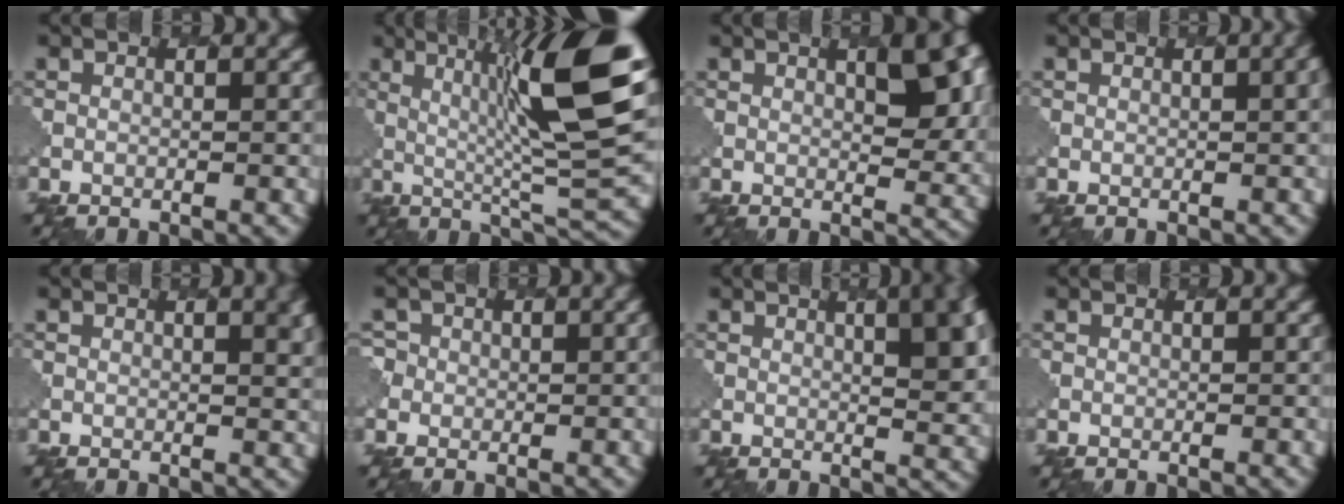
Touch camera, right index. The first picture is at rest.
{"total": 12.5, "force": [3.6, 2.0, 11.8], "torque": [-0.178, 0.009, 0.054]}
{"total": 5.9, "force": [2.4, 2.1, 4.9], "torque": [-0.065, 0.001, 0.034]}
{"total": 3.2, "force": [0.6, 1.4, 2.9], "torque": [-0.009, 0.008, 0.002]}
{"total": 3.4, "force": [1.3, 1.3, 2.9], "torque": [-0.014, 0.009, 0.010]}
{"total": 3.2, "force": [-0.6, 2.9, 1.2], "torque": [-0.005, 0.017, -0.024]}
{"total": 9.5, "force": [2.9, 4.2, 8.1], "torque": [-0.031, 0.036, 0.017]}
{"total": 0.0}